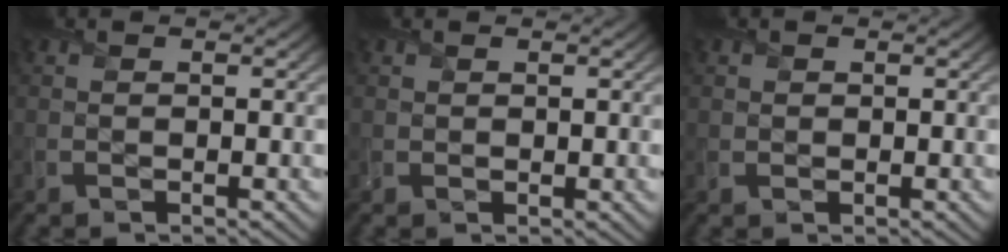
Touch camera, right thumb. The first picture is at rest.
{"total": 0.8, "force": [0.6, 0.6, 0.1], "torque": [-0.005, -0.003, 0.012]}
{"total": 1.0, "force": [0.4, 0.9, 0.1], "torque": [-0.002, -0.005, 0.007]}